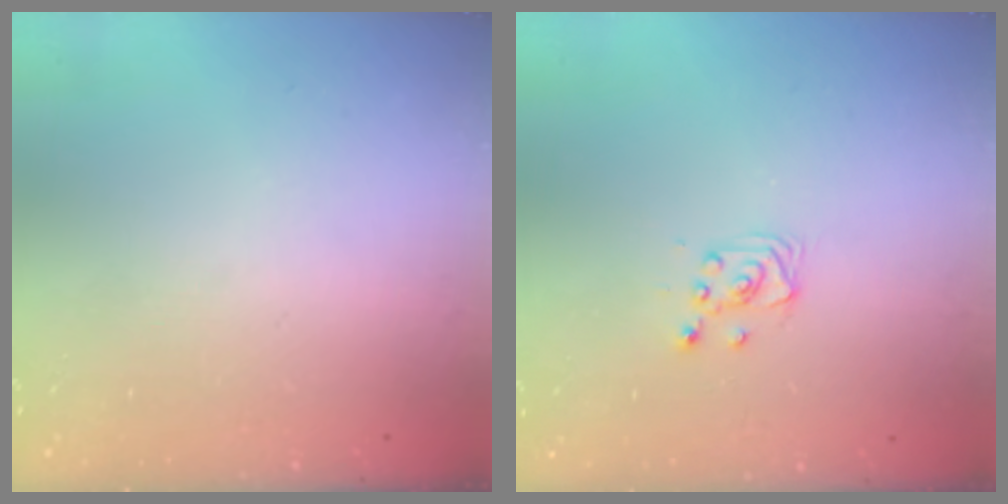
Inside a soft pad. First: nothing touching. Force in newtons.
{"total": 2.9, "press": 2.9, "slide": 0.4}